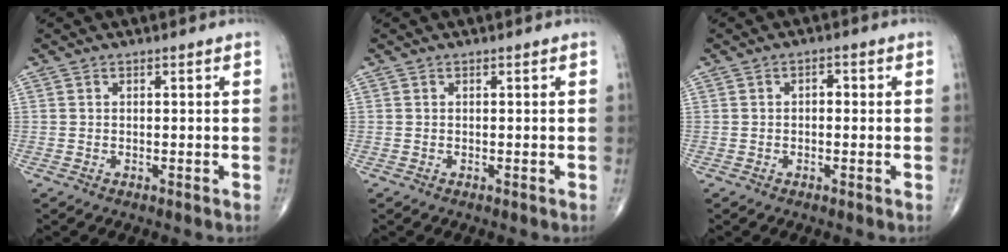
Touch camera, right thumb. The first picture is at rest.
{"total": 0.0}
{"total": 1.9, "force": [0.2, 1.1, 1.5], "torque": [-0.016, 0.006, -0.002]}